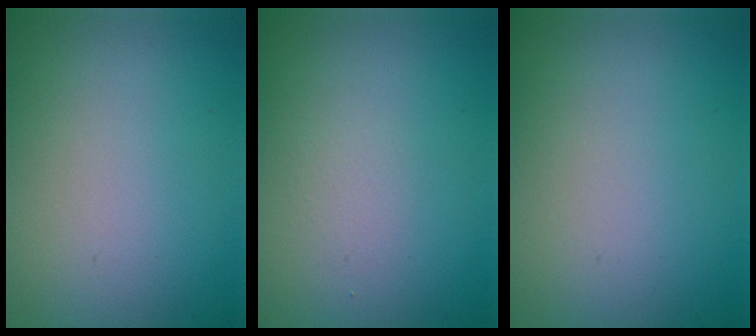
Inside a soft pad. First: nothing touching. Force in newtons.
{"total": 0.8, "press": 0.8, "slide": 0.1}
{"total": 0.0}